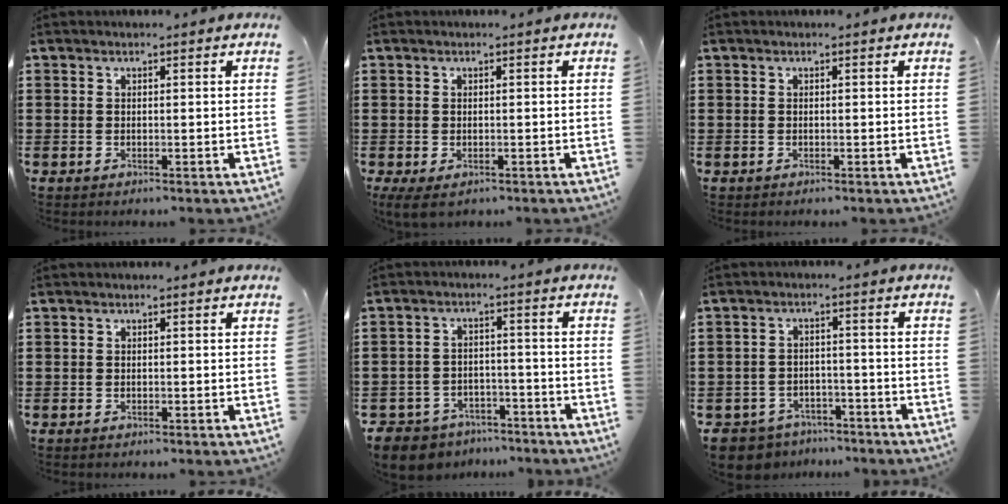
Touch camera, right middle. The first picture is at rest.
{"total": 0.7, "force": [-0.4, 0.3, 0.6], "torque": [-0.012, -0.003, -0.007]}
{"total": 0.0}
{"total": 0.0}
{"total": 5.4, "force": [-5.2, 1.3, 0.3], "torque": [-0.029, 0.003, -0.112]}
{"total": 4.3, "force": [-4.2, 1.1, 0.0], "torque": [-0.020, 0.001, -0.093]}